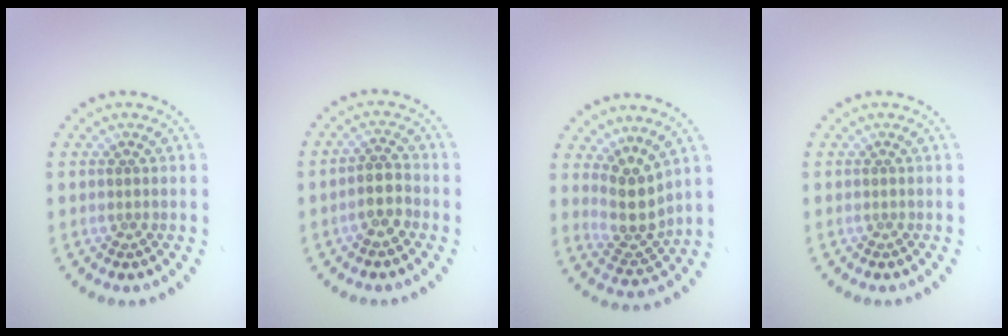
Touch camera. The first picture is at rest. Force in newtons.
{"total": 2.6, "press": 2.3, "slide": 1.2}
{"total": 3.5, "press": 2.7, "slide": 2.3}
{"total": 0.0}